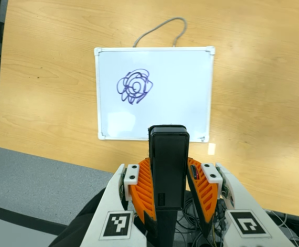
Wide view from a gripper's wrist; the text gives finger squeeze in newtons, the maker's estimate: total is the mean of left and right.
{"total": 4.1, "left": 2.6, "right": 5.5}